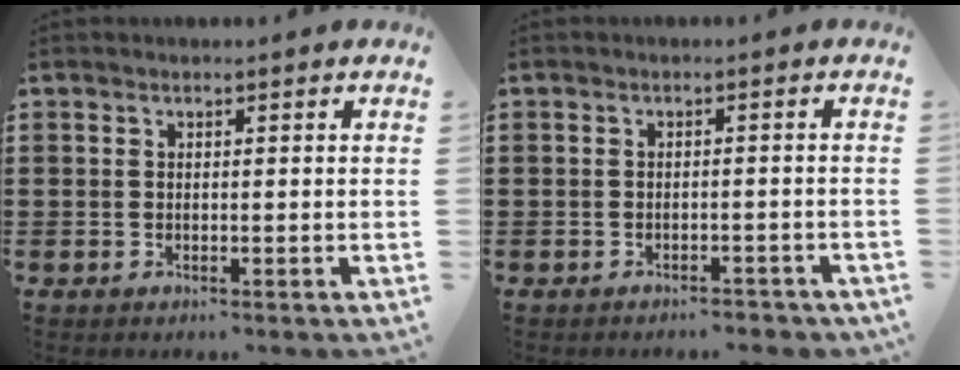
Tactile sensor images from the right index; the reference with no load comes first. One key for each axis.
{"total": 1.5, "fx": -1.5, "fy": 0.1, "fz": 0.2, "tx": -0.010, "ty": -0.001, "tz": -0.032}